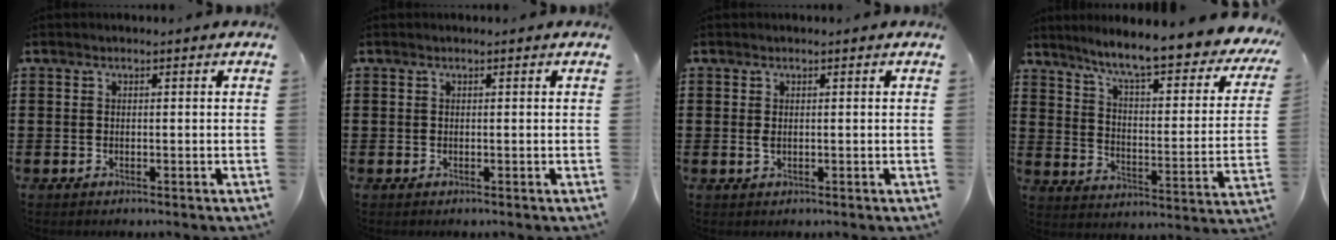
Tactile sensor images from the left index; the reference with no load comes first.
{"total": 0.0}
{"total": 0.9, "force": [0.1, 0.4, 0.8], "torque": [-0.018, 0.003, 0.001]}
{"total": 8.3, "force": [6.9, -0.2, 4.6], "torque": [-0.106, -0.055, 0.108]}